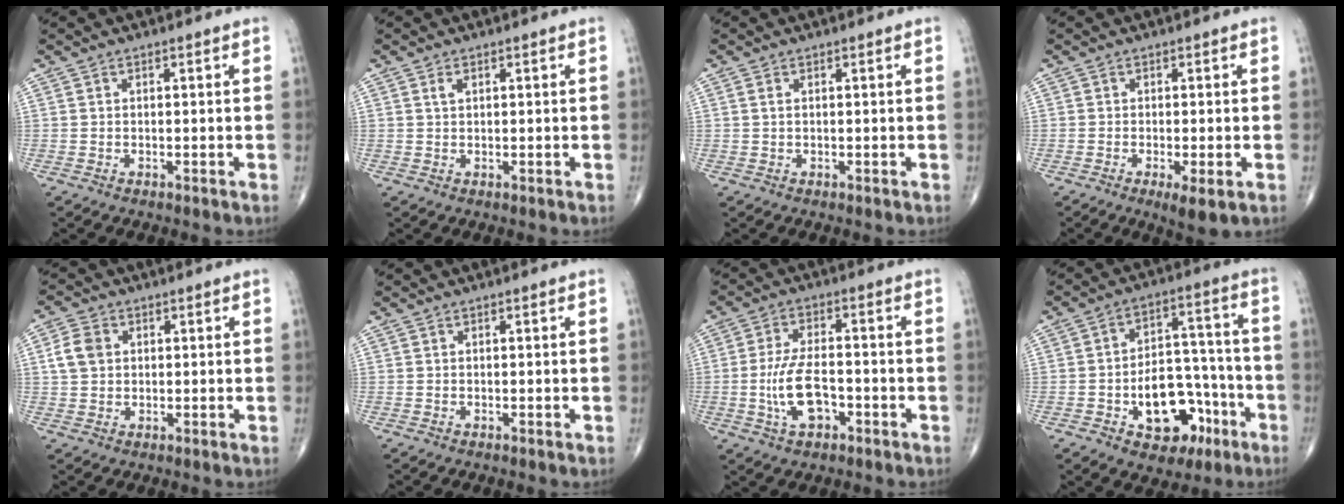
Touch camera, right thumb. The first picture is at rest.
{"total": 1.1, "force": [0.5, 0.6, 0.8], "torque": [-0.015, 0.004, 0.010]}
{"total": 0.9, "force": [0.3, 0.5, 0.7], "torque": [-0.019, 0.006, 0.008]}
{"total": 4.2, "force": [-1.6, 0.9, 3.8], "torque": [-0.064, -0.012, -0.027]}
{"total": 5.1, "force": [1.1, 4.0, 3.0], "torque": [-0.053, 0.004, 0.018]}
{"total": 0.0}
{"total": 8.8, "force": [-2.5, 4.3, 7.2], "torque": [-0.143, 0.017, -0.045]}
{"total": 15.0, "force": [-6.1, 9.6, 9.8], "torque": [-0.098, 0.058, -0.080]}